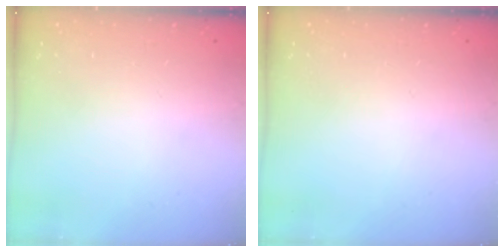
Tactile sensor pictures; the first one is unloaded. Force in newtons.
{"total": 0.0}